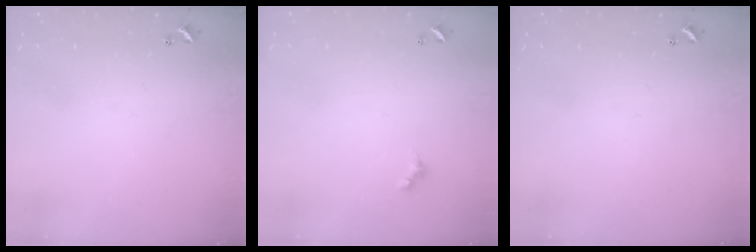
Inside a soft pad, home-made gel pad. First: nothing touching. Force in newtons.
{"total": 1.5, "press": 1.4, "slide": 0.3}
{"total": 0.0}